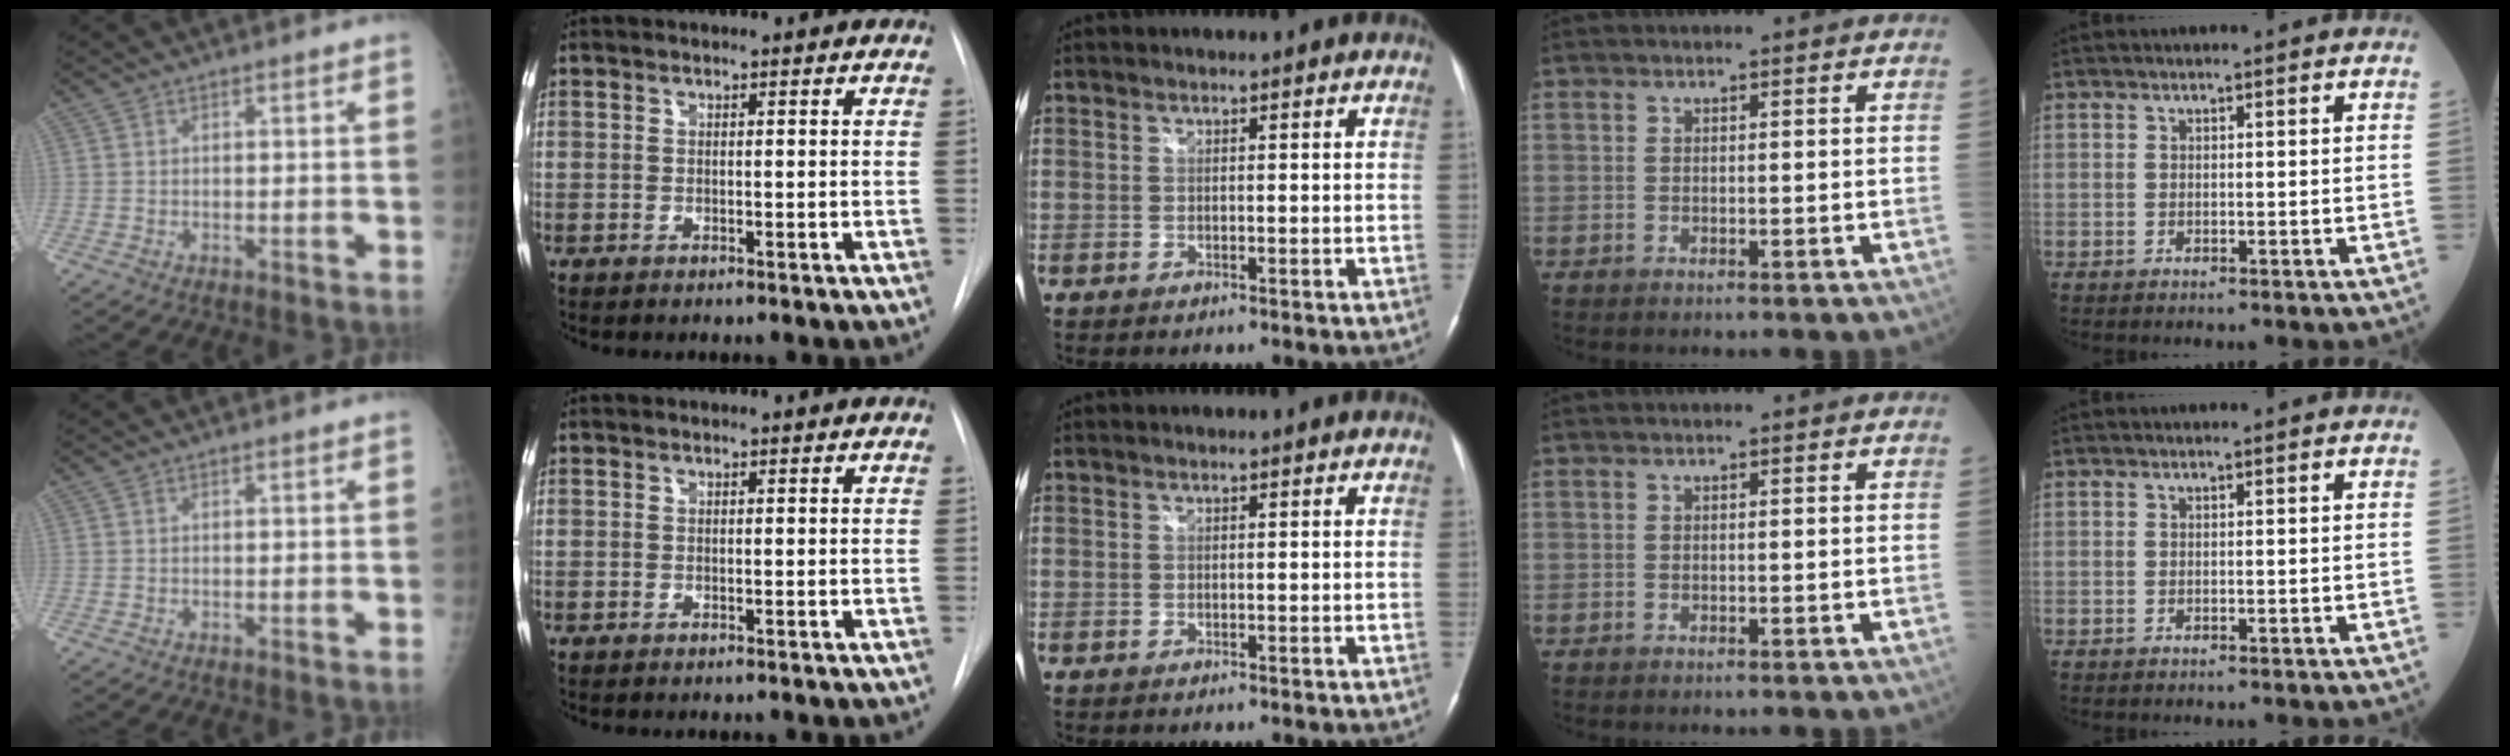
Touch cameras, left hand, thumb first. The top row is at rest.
{}